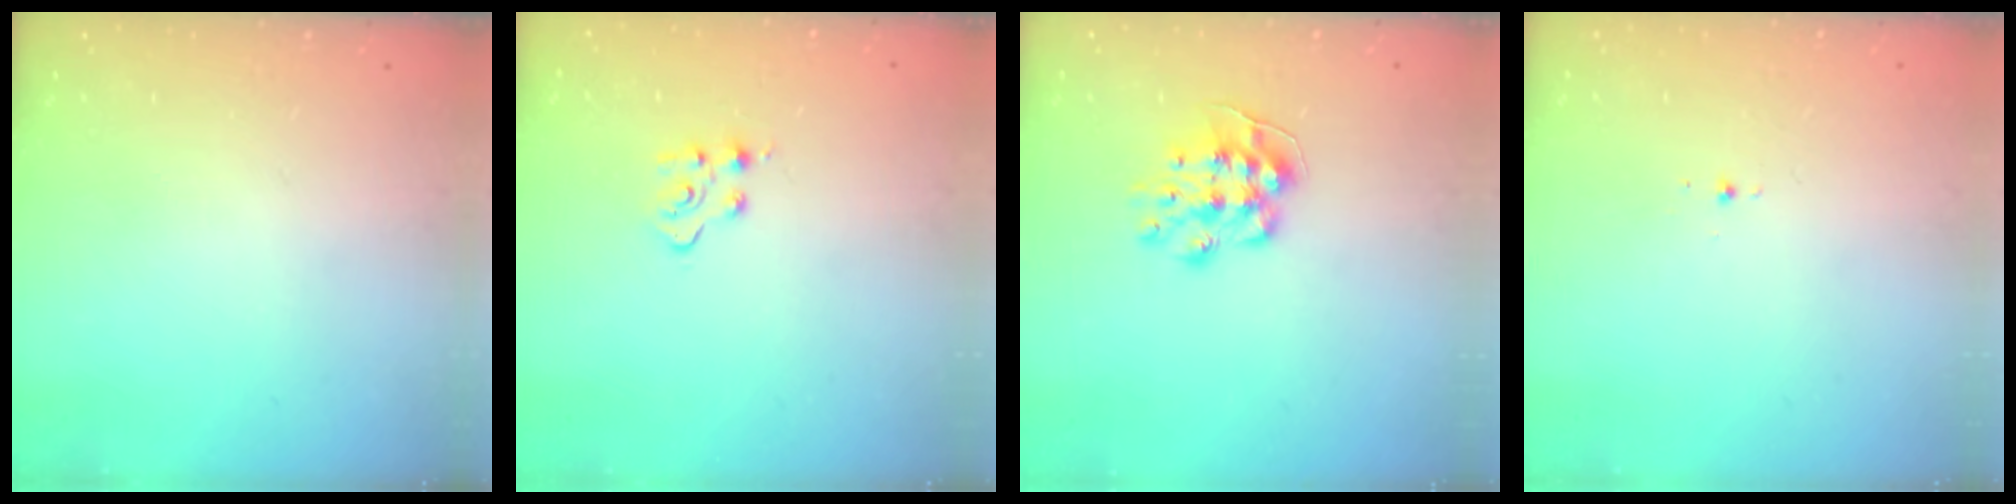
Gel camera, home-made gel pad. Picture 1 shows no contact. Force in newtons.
{"total": 4.7, "press": 4.7, "slide": 0.5}
{"total": 9.1, "press": 9.1, "slide": 0.3}
{"total": 2.6, "press": 2.5, "slide": 0.7}